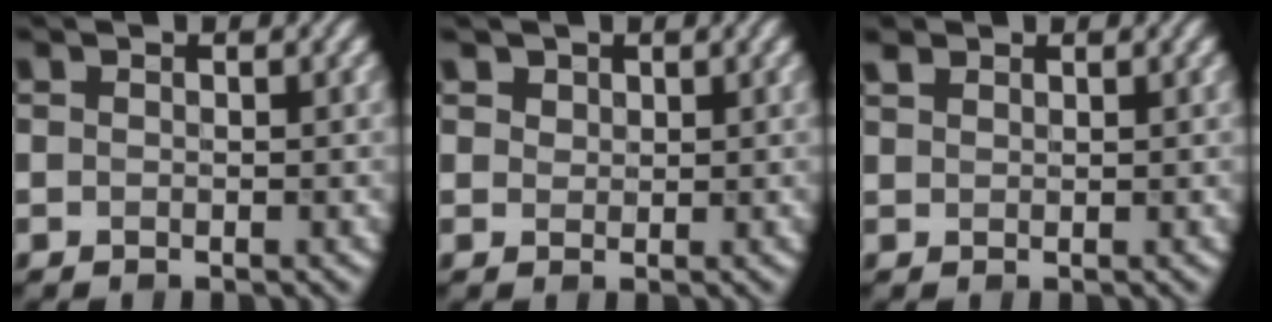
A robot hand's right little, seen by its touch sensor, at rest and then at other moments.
{"total": 1.4, "force": [1.0, 0.9, 0.3], "torque": [-0.010, -0.006, 0.025]}
{"total": 1.3, "force": [1.1, 0.6, 0.4], "torque": [-0.014, 0.005, 0.027]}